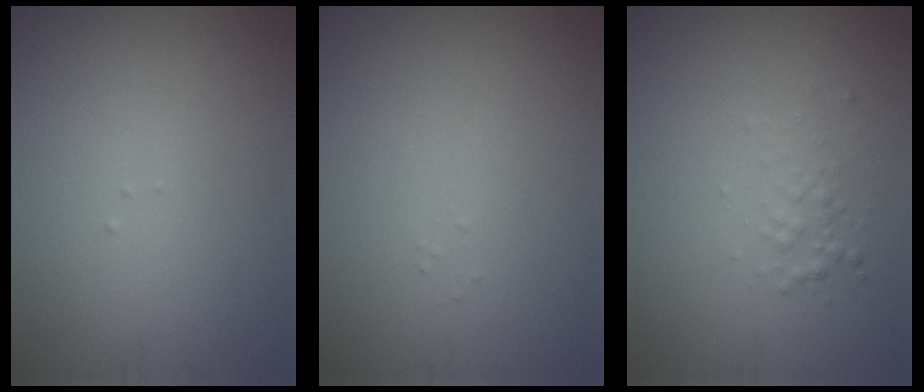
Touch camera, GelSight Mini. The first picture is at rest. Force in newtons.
{"total": 0.0}
{"total": 1.2, "press": 1.2, "slide": 0.1}